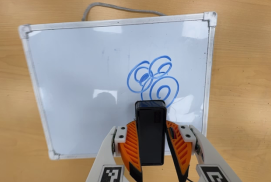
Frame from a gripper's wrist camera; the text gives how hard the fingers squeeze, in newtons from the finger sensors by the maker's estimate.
{"total": 6.1, "left": 5.8, "right": 6.4}